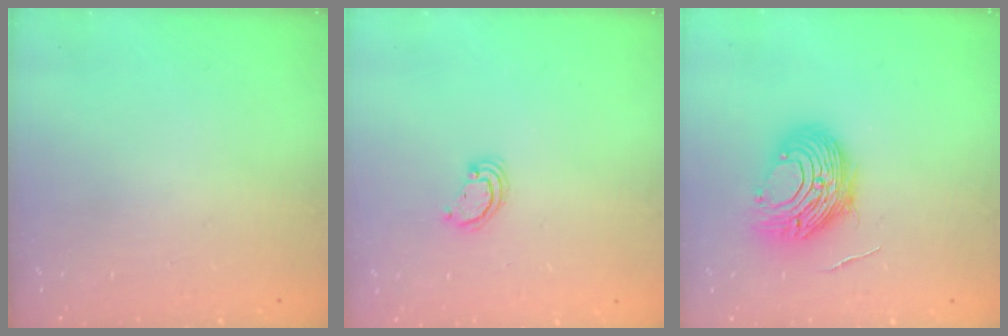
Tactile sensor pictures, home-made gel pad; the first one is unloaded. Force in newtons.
{"total": 2.6, "press": 2.6, "slide": 0.3}
{"total": 11.5, "press": 11.4, "slide": 1.1}